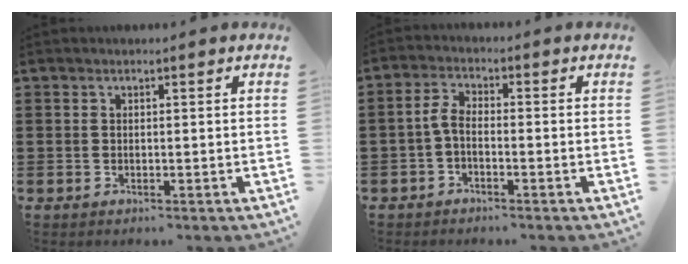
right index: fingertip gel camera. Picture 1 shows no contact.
{"total": 2.8, "force": [-1.2, 1.2, 2.2], "torque": [-0.063, 0.001, -0.031]}